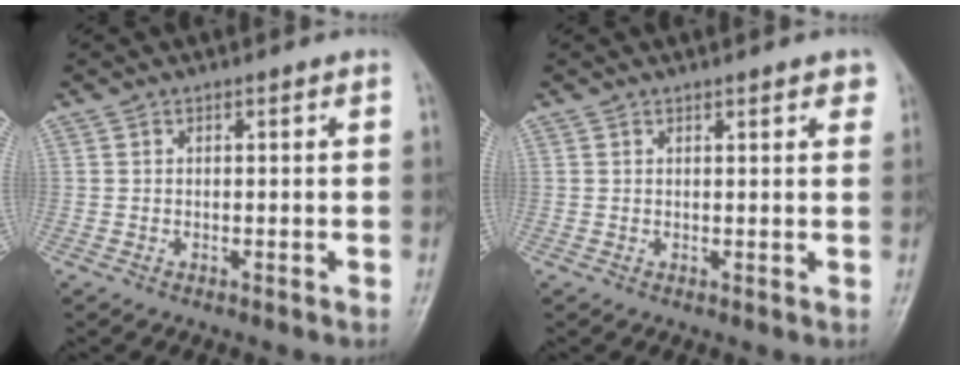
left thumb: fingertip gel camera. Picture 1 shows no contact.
{"total": 2.8, "force": [1.7, 0.8, 2.0], "torque": [-0.016, -0.003, 0.017]}